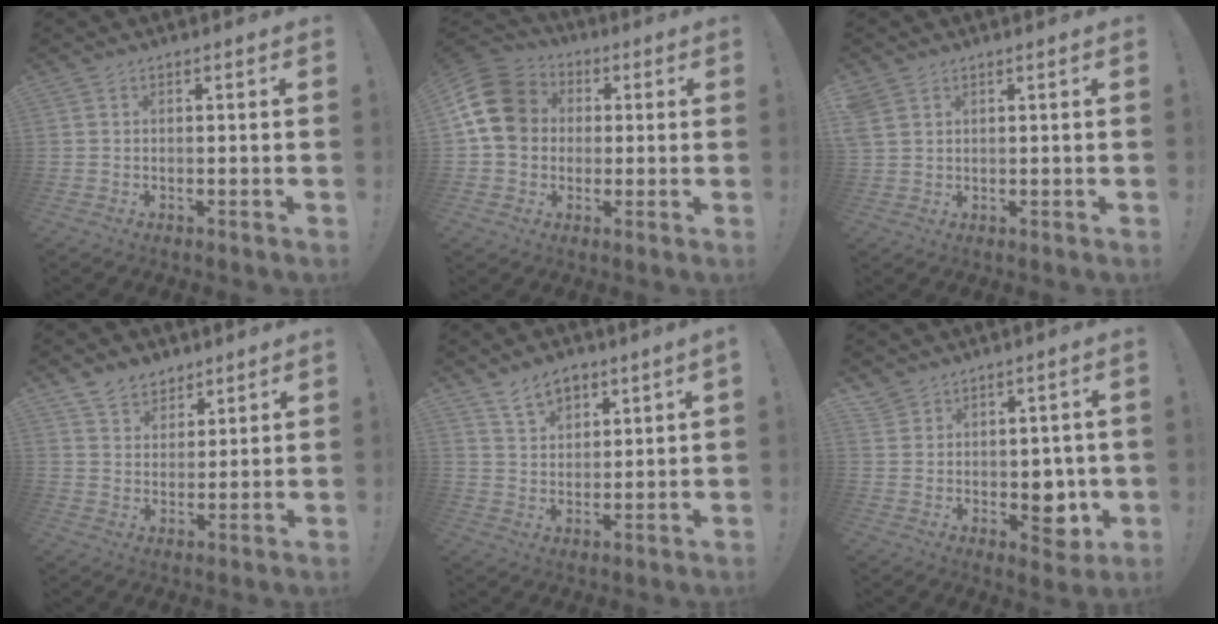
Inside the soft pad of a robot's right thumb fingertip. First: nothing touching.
{"total": 14.6, "force": [2.0, 12.2, 7.9], "torque": [-0.129, 0.009, 0.044]}
{"total": 3.6, "force": [2.3, 2.4, 1.4], "torque": [-0.029, -0.004, 0.046]}
{"total": 7.6, "force": [6.0, 4.6, 0.9], "torque": [-0.020, -0.042, 0.119]}
{"total": 7.8, "force": [6.1, 3.8, 3.1], "torque": [-0.055, -0.031, 0.114]}
{"total": 7.7, "force": [1.7, 6.7, 3.4], "torque": [-0.023, -0.028, 0.045]}